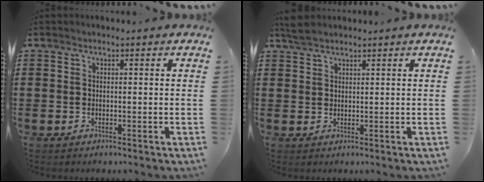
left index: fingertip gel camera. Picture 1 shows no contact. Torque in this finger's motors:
{"motor_torque": [0.39, -0.42, 0.00, 0.05]}